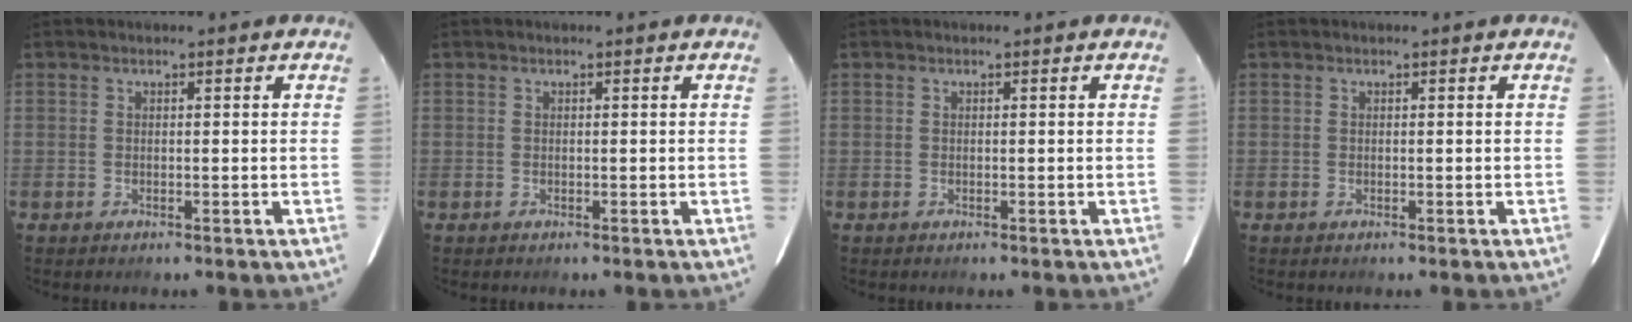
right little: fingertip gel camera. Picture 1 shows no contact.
{"total": 0.0}
{"total": 0.0}
{"total": 0.0}